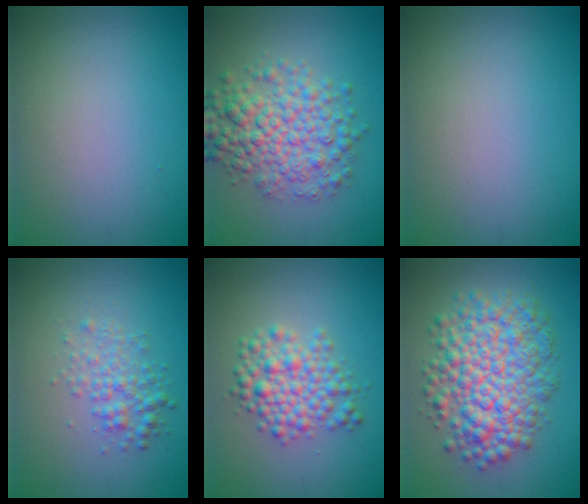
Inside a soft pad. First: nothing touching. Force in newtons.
{"total": 5.9, "press": 5.9, "slide": 0.1}
{"total": 0.0}
{"total": 2.5, "press": 2.5, "slide": 0.0}
{"total": 4.1, "press": 4.1, "slide": 0.1}
{"total": 7.9, "press": 7.9, "slide": 0.2}